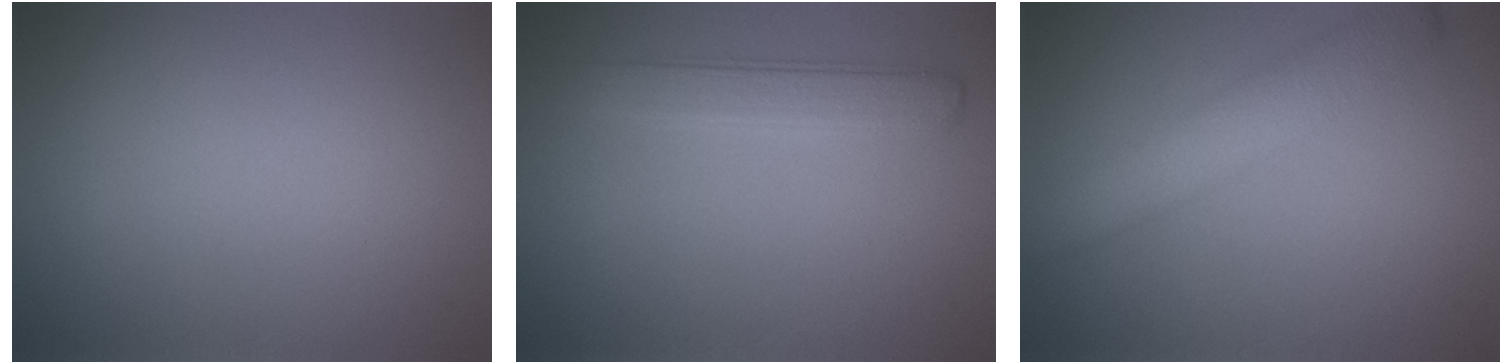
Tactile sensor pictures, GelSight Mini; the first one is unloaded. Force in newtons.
{"total": 2.8, "press": 2.8, "slide": 0.1}
{"total": 4.0, "press": 4.0, "slide": 0.2}